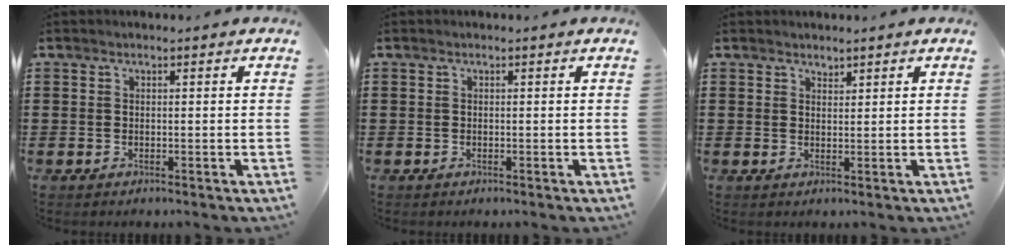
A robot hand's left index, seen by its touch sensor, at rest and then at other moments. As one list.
[{"total": 0.0}, {"total": 1.5, "force": [1.5, 0.3, 0.0], "torque": [-0.002, -0.001, 0.029]}]